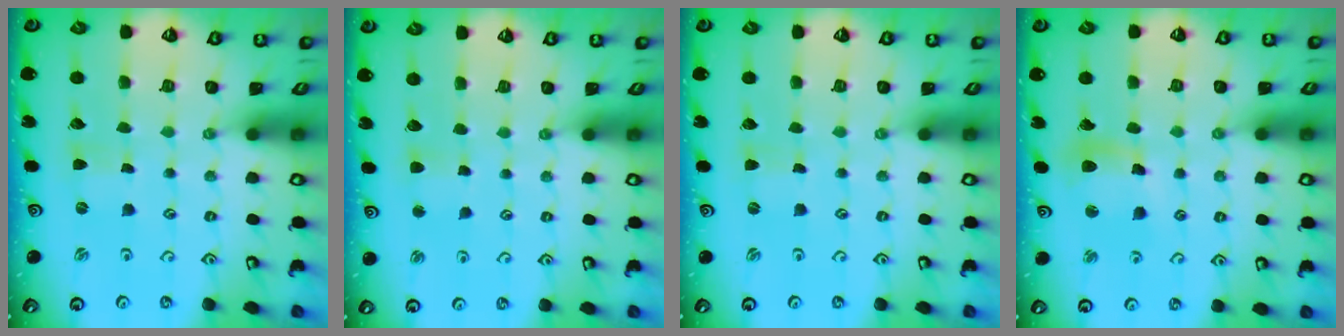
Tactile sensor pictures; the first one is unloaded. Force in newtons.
{"total": 3.1, "press": 3.0, "slide": 0.5}
{"total": 0.0}
{"total": 11.3, "press": 11.2, "slide": 1.5}